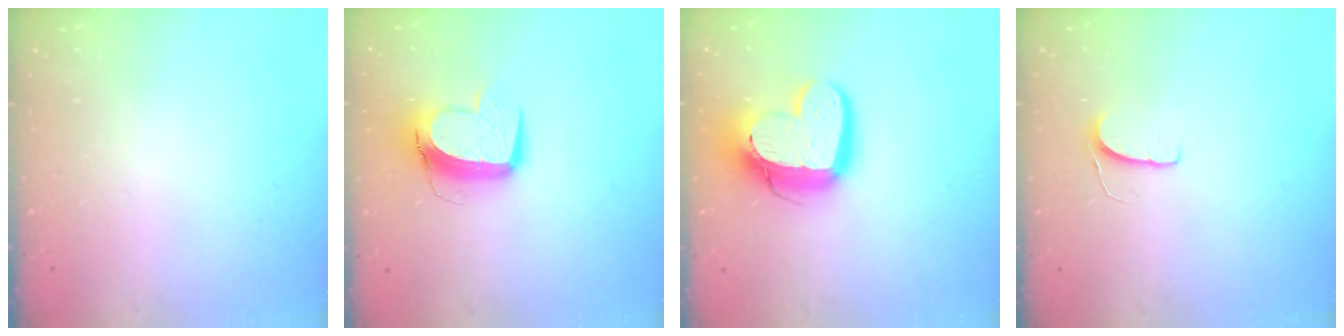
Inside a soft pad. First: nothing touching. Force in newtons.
{"total": 11.8, "press": 11.7, "slide": 1.2}
{"total": 18.9, "press": 18.8, "slide": 1.6}
{"total": 5.4, "press": 5.4, "slide": 0.4}